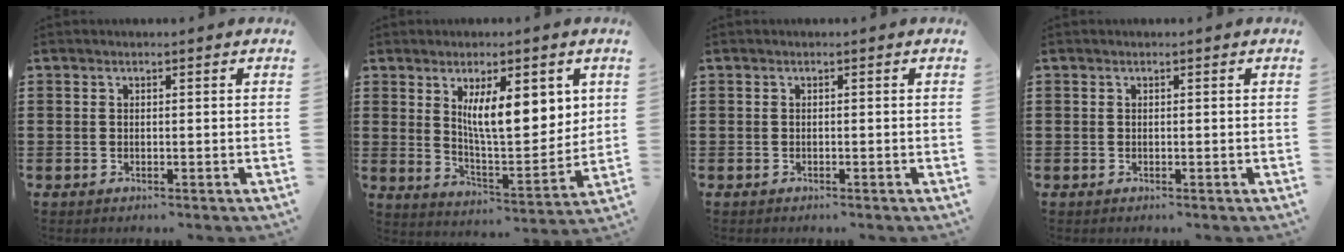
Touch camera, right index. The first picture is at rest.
{"total": 10.3, "force": [3.8, 3.5, 8.9], "torque": [-0.146, -0.012, 0.060]}
{"total": 0.0}
{"total": 0.0}